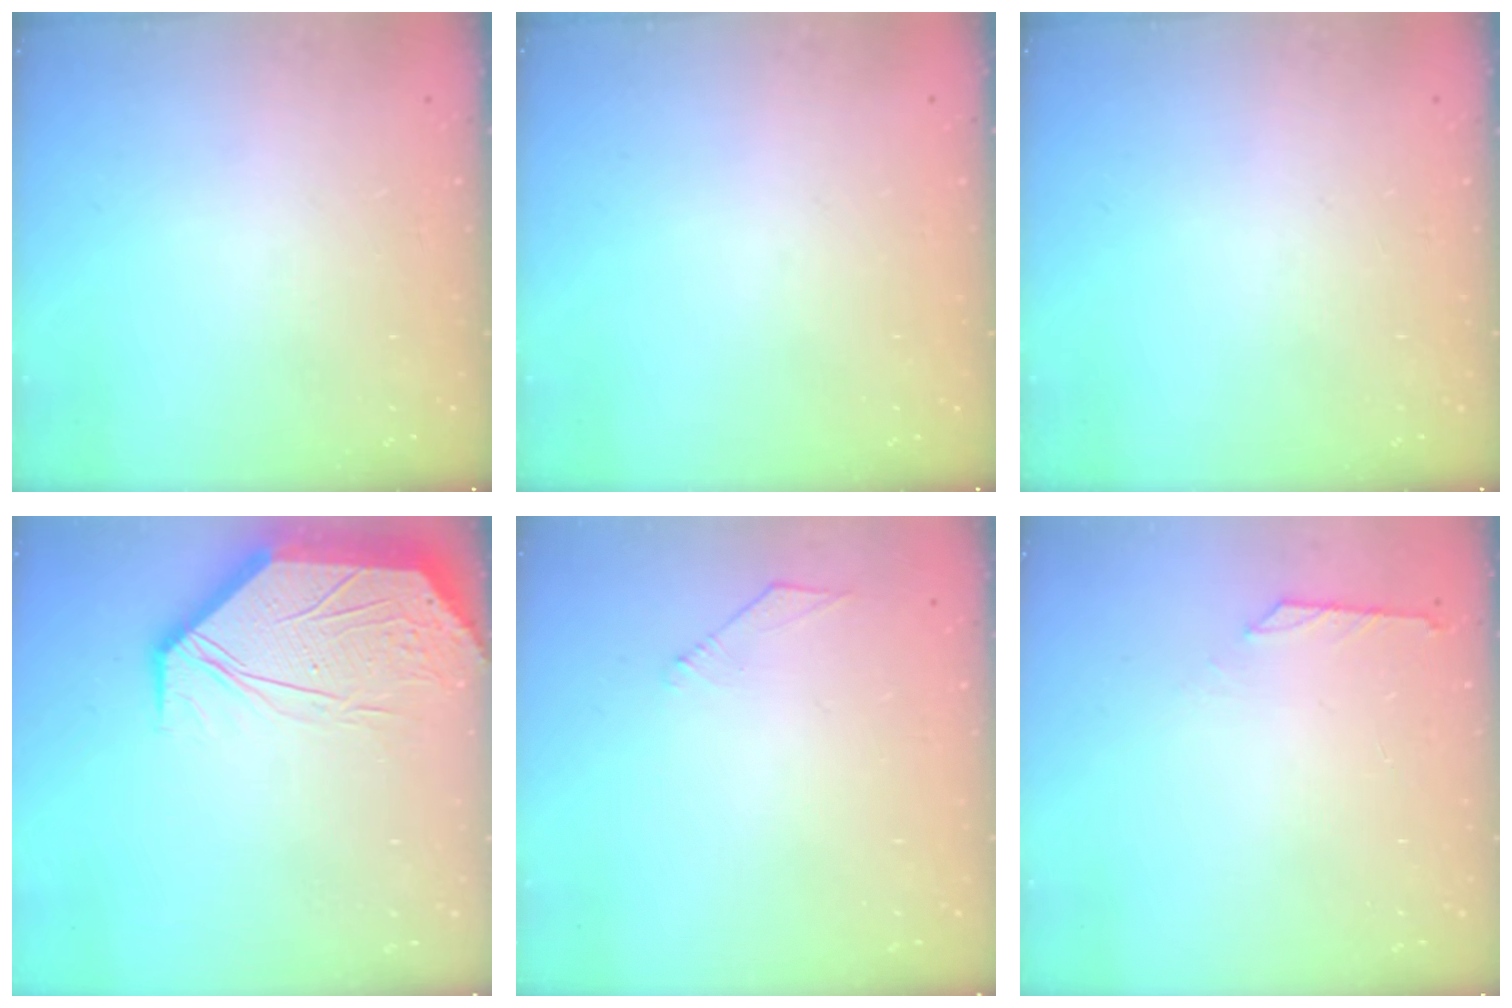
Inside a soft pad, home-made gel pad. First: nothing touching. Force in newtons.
{"total": 0.0}
{"total": 0.0}
{"total": 11.7, "press": 11.7, "slide": 1.1}
{"total": 2.6, "press": 2.5, "slide": 0.6}
{"total": 0.6, "press": 0.5, "slide": 0.4}